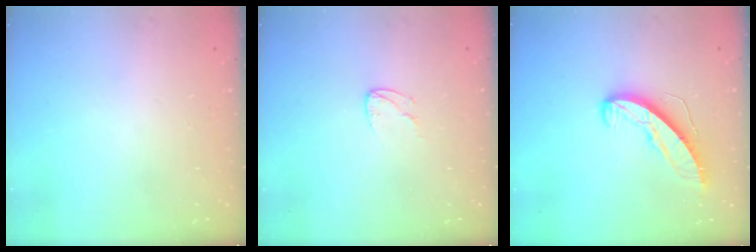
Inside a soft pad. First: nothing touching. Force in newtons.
{"total": 4.3, "press": 4.3, "slide": 0.4}
{"total": 8.7, "press": 8.7, "slide": 0.6}